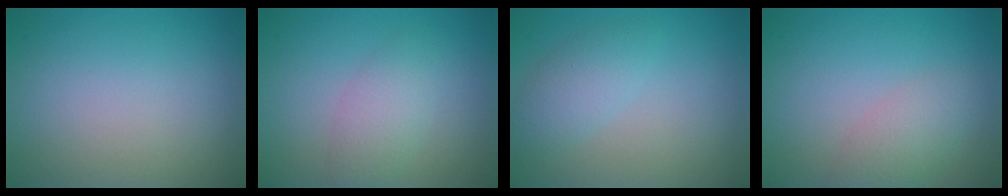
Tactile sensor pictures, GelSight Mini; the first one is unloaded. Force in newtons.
{"total": 2.8, "press": 2.8, "slide": 0.1}
{"total": 2.5, "press": 2.5, "slide": 0.1}
{"total": 2.8, "press": 2.8, "slide": 0.1}